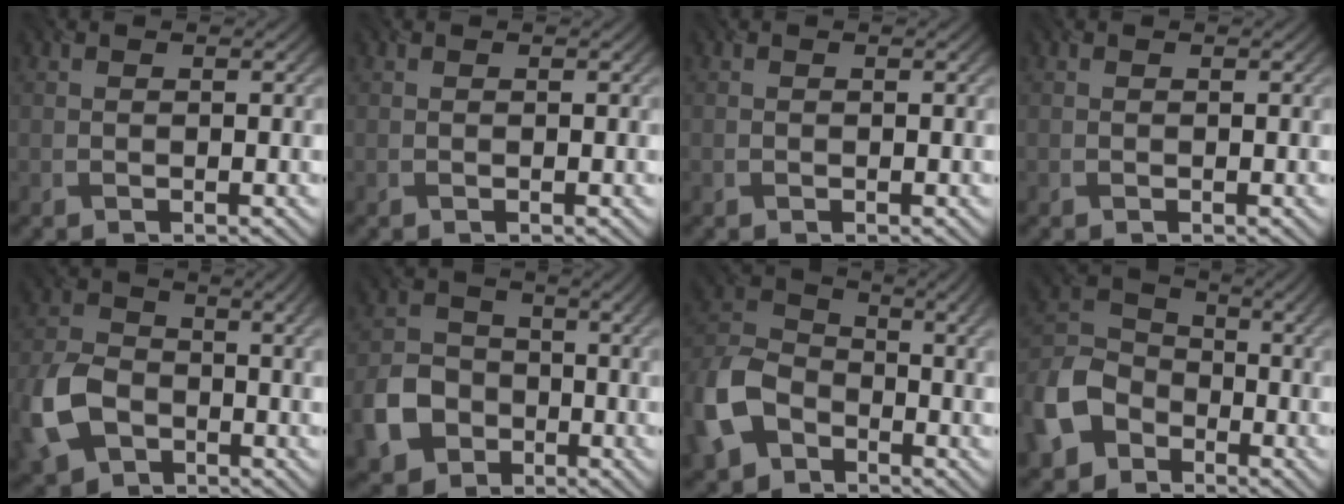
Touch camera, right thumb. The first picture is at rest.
{"total": 0.0}
{"total": 0.0}
{"total": 0.0}
{"total": 10.5, "force": [-3.7, 6.9, 7.0], "torque": [-0.176, -0.018, -0.082]}
{"total": 7.9, "force": [-3.4, 6.0, 3.8], "torque": [-0.097, -0.012, -0.077]}
{"total": 11.1, "force": [-4.9, 7.4, 6.7], "torque": [-0.164, -0.014, -0.119]}
{"total": 11.1, "force": [-5.6, 7.9, 5.6], "torque": [-0.149, -0.018, -0.135]}